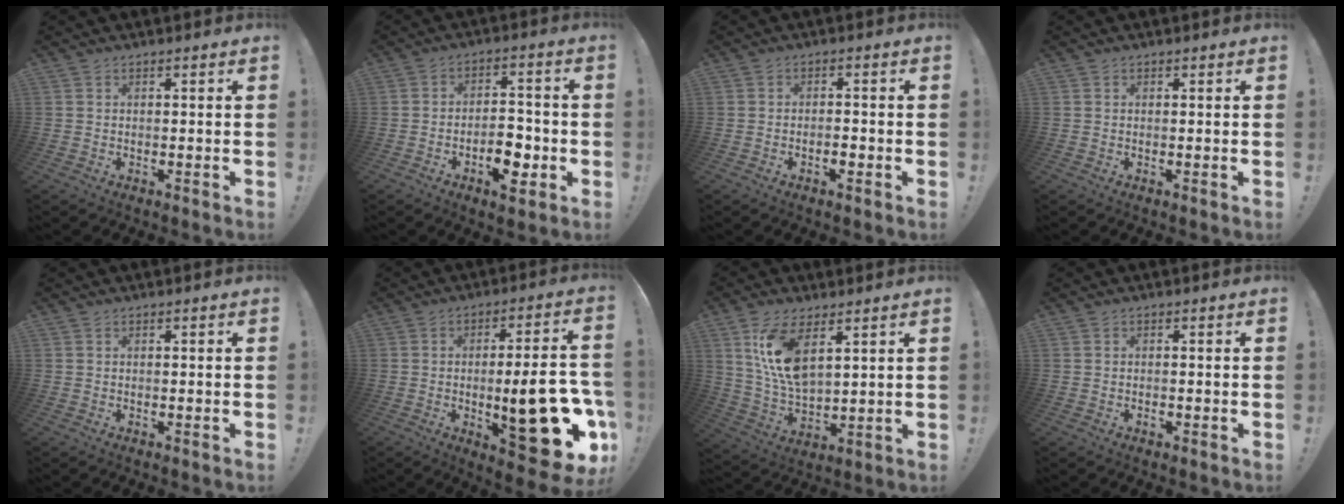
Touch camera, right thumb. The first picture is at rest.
{"total": 9.5, "force": [-3.7, 5.5, 6.7], "torque": [-0.098, 0.025, -0.058]}
{"total": 2.2, "force": [-1.4, 1.0, 1.4], "torque": [-0.019, 0.002, -0.023]}
{"total": 0.0}
{"total": 0.0}
{"total": 23.0, "force": [-5.7, 7.6, 20.9], "torque": [-0.281, 0.019, -0.078]}
{"total": 12.6, "force": [6.3, 5.6, 9.4], "torque": [-0.188, -0.032, 0.112]}
{"total": 0.8, "force": [-0.7, 0.3, 0.2], "torque": [-0.006, 0.003, -0.013]}